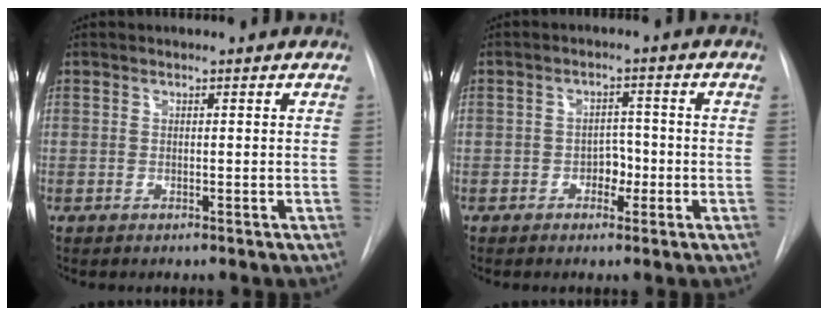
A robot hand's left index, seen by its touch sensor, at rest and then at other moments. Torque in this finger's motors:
{"motor_torque": [0.06, 0.03, 0.03, 0.01]}